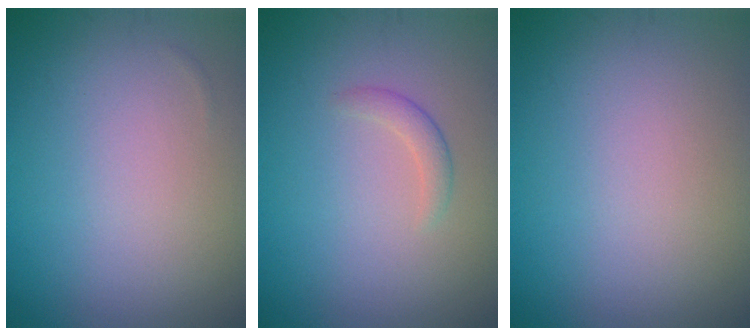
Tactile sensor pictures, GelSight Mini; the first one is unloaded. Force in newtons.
{"total": 1.3, "press": 1.3, "slide": 0.0}
{"total": 0.0}